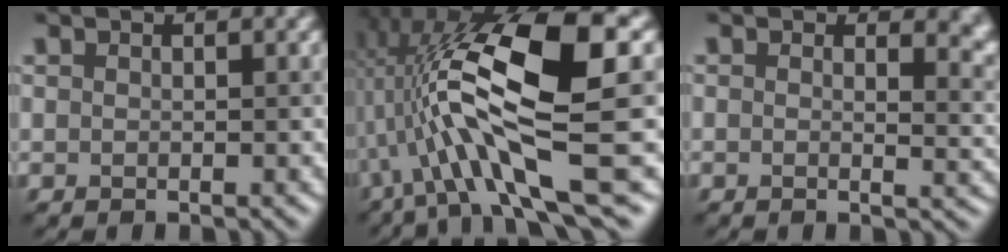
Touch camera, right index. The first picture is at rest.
{"total": 12.4, "force": [0.4, 3.1, 12.0], "torque": [-0.210, 0.007, 0.010]}
{"total": 6.1, "force": [1.9, 3.2, 4.8], "torque": [-0.024, 0.006, 0.006]}